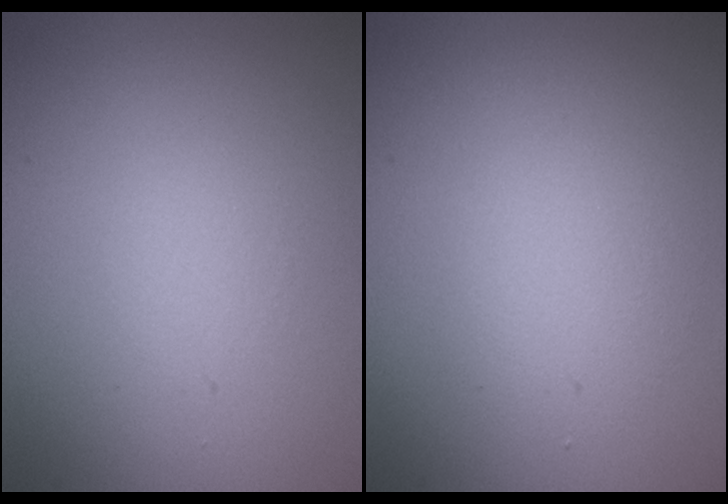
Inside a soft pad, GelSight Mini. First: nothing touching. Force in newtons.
{"total": 2.0, "press": 2.0, "slide": 0.1}